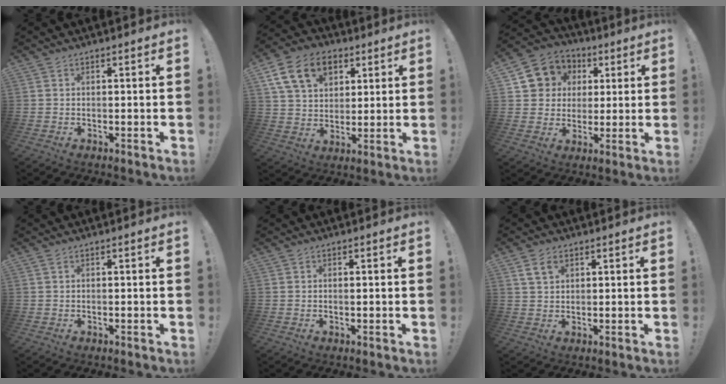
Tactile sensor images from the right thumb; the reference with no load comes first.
{"total": 16.3, "force": [7.2, 11.4, 9.1], "torque": [-0.134, -0.024, 0.136]}
{"total": 10.5, "force": [3.1, 9.6, 2.8], "torque": [-0.031, -0.014, 0.064]}
{"total": 0.7, "force": [0.3, 0.2, 0.6], "torque": [-0.018, 0.002, 0.006]}
{"total": 0.6, "force": [0.2, -0.1, 0.6], "torque": [-0.003, -0.004, 0.000]}
{"total": 4.4, "force": [2.4, 2.7, 2.5], "torque": [-0.044, -0.003, 0.045]}